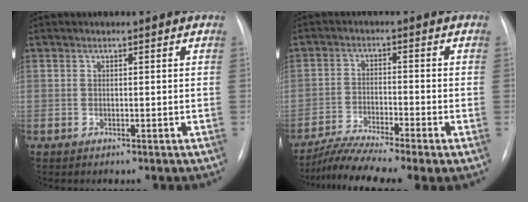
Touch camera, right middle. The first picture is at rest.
{"total": 9.2, "force": [-7.0, 0.3, 6.0], "torque": [-0.111, -0.018, -0.120]}